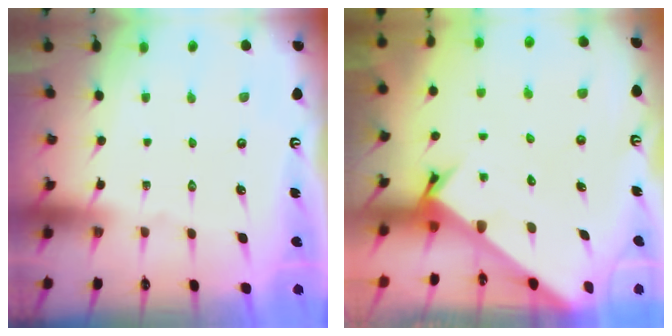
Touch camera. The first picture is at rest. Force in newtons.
{"total": 2.6, "press": 2.6, "slide": 0.2}